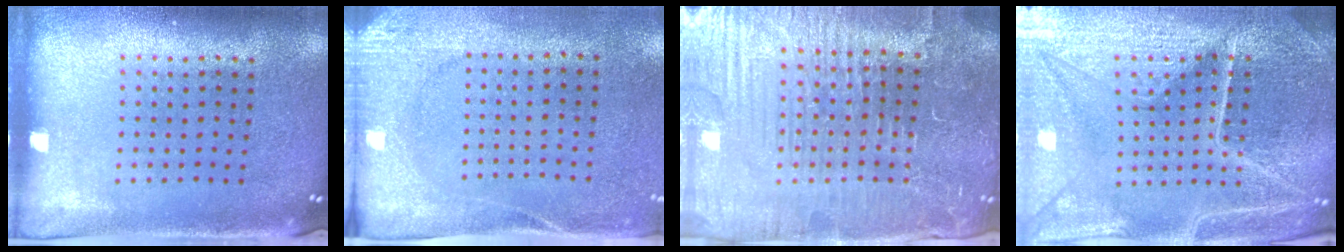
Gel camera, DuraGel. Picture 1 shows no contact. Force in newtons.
{"total": 2.7, "press": 2.1, "slide": 1.7}
{"total": 5.6, "press": 5.2, "slide": 2.2}
{"total": 5.6, "press": 5.2, "slide": 2.2}